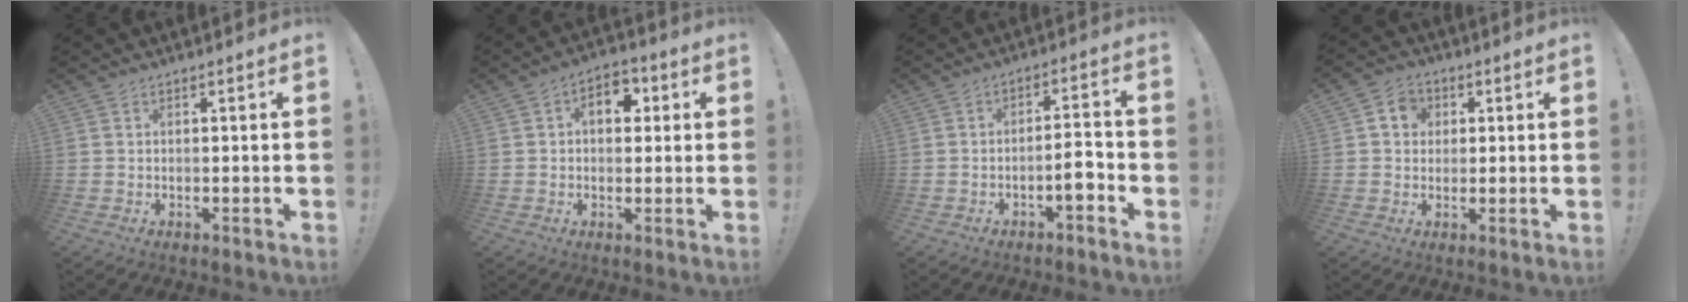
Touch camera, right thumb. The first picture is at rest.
{"total": 7.9, "force": [1.7, 5.4, 5.5], "torque": [-0.076, 0.008, 0.027]}
{"total": 5.9, "force": [-3.2, 1.9, 4.6], "torque": [-0.069, 0.013, -0.053]}
{"total": 6.4, "force": [1.7, 5.6, 2.7], "torque": [-0.039, 0.004, 0.034]}